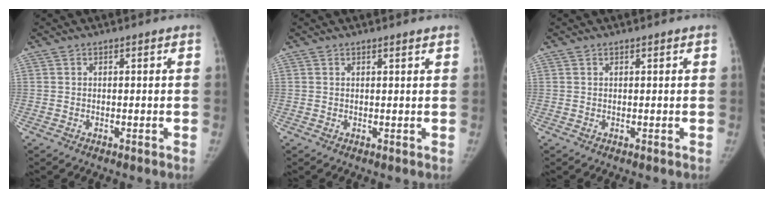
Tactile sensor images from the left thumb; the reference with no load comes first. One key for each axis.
{"total": 1.2, "fx": 1.1, "fy": 0.1, "fz": 0.6, "tx": -0.005, "ty": -0.002, "tz": 0.016}
{"total": 0.0}